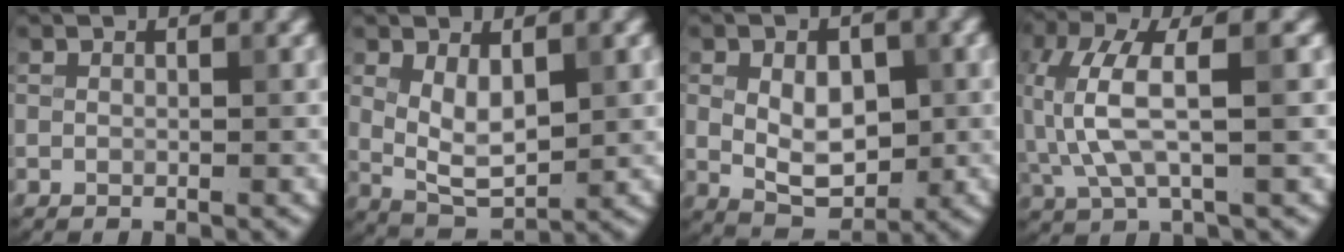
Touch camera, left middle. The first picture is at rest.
{"total": 4.3, "force": [1.0, 2.0, 3.7], "torque": [-0.074, -0.007, 0.024]}
{"total": 5.6, "force": [0.3, 3.6, 4.2], "torque": [-0.071, -0.005, 0.009]}
{"total": 6.0, "force": [0.2, 1.7, 5.8], "torque": [-0.138, 0.009, 0.005]}